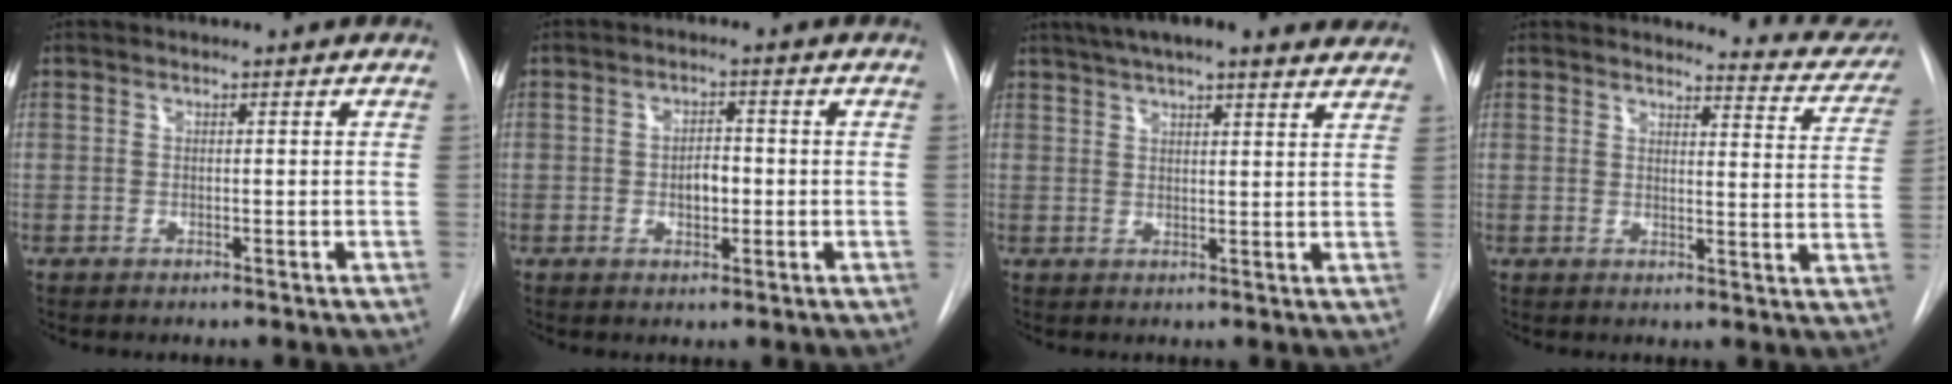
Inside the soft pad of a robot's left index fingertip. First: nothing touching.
{"total": 3.3, "force": [-0.6, 1.8, 2.7], "torque": [-0.041, 0.003, -0.006]}
{"total": 18.3, "force": [15.6, 3.5, 8.9], "torque": [-0.140, 0.043, 0.199]}
{"total": 9.8, "force": [9.7, 1.4, 0.8], "torque": [0.013, -0.064, 0.083]}